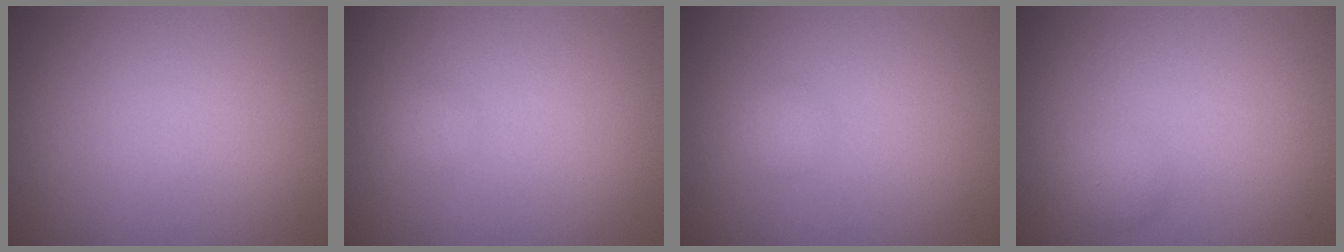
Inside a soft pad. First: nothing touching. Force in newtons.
{"total": 0.8, "press": 0.8, "slide": 0.1}
{"total": 1.0, "press": 1.0, "slide": 0.1}
{"total": 1.1, "press": 1.1, "slide": 0.1}